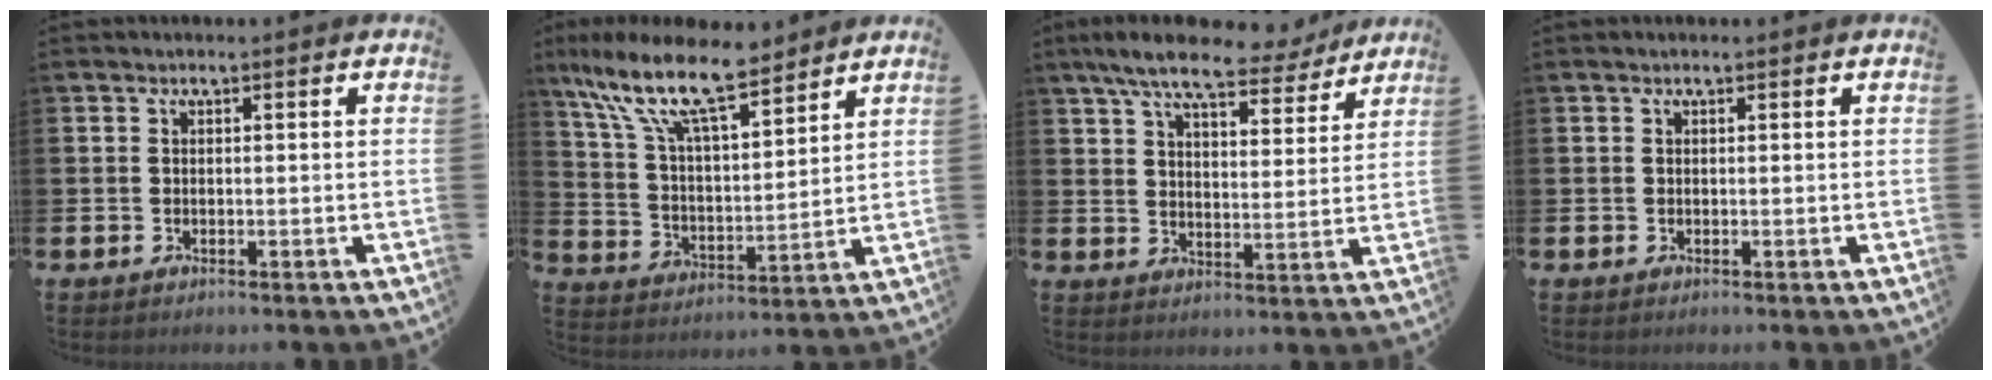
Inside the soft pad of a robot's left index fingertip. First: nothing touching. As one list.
[{"total": 12.5, "force": [9.7, 3.4, 7.1], "torque": [-0.167, -0.045, 0.171]}, {"total": 8.9, "force": [7.8, 2.1, 3.8], "torque": [-0.091, -0.034, 0.137]}, {"total": 0.0}]